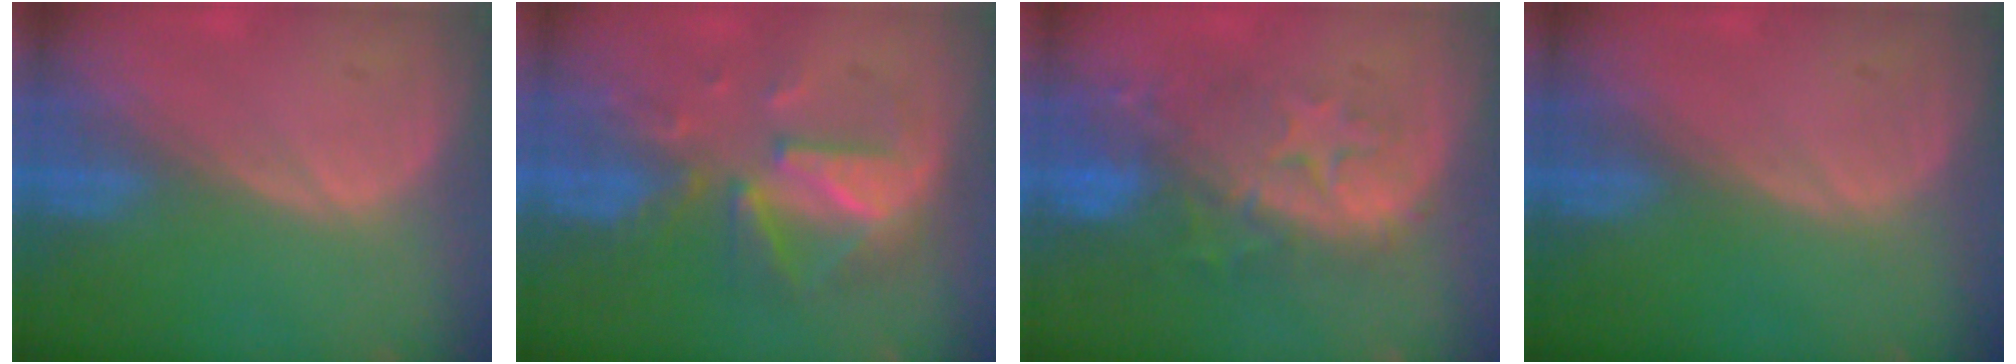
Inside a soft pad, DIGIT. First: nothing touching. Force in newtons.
{"total": 8.1, "press": 7.9, "slide": 2.0}
{"total": 10.0, "press": 8.9, "slide": 4.6}
{"total": 0.0}